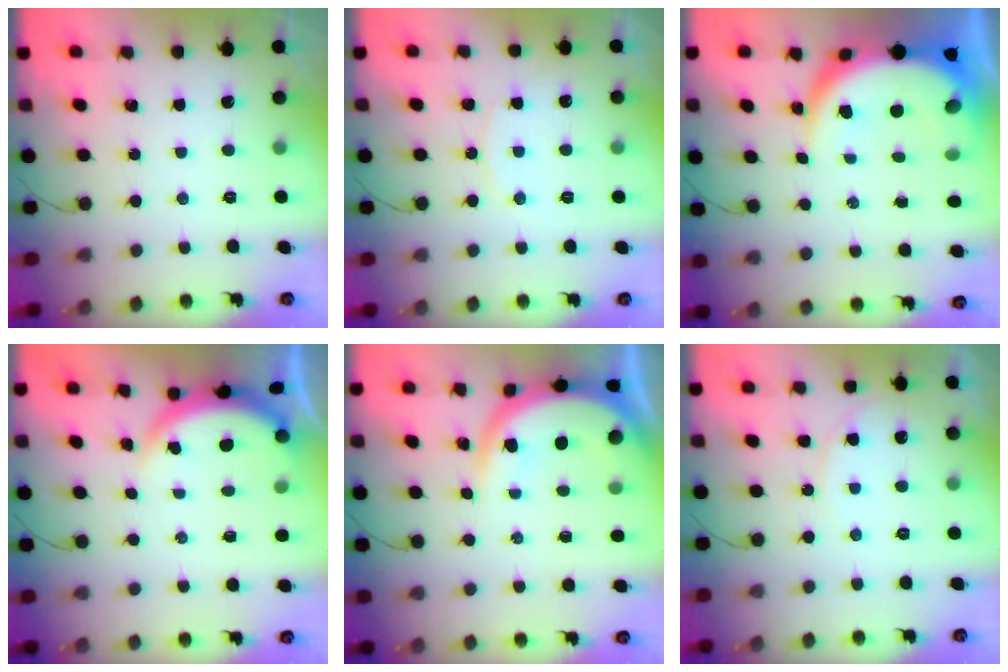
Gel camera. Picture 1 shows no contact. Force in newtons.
{"total": 5.8, "press": 5.7, "slide": 0.6}
{"total": 11.0, "press": 10.9, "slide": 1.1}
{"total": 3.6, "press": 3.6, "slide": 0.6}
{"total": 9.9, "press": 9.9, "slide": 1.2}
{"total": 5.0, "press": 4.9, "slide": 0.7}